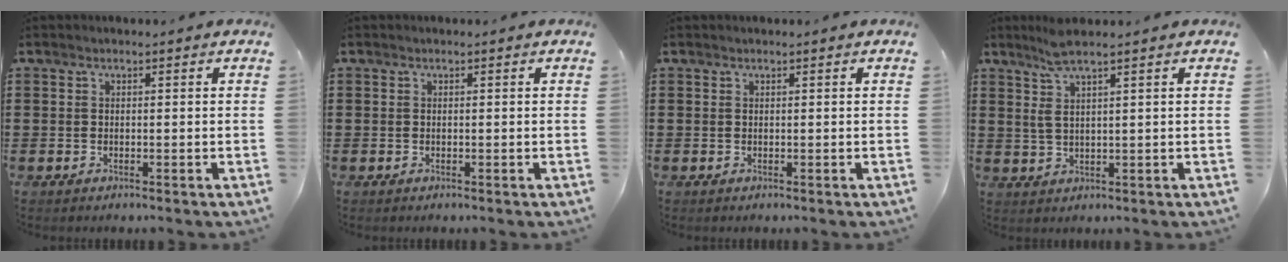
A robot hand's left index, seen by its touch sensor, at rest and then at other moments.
{"total": 0.0}
{"total": 0.0}
{"total": 4.3, "force": [2.6, 0.2, 3.4], "torque": [-0.082, 0.000, 0.044]}